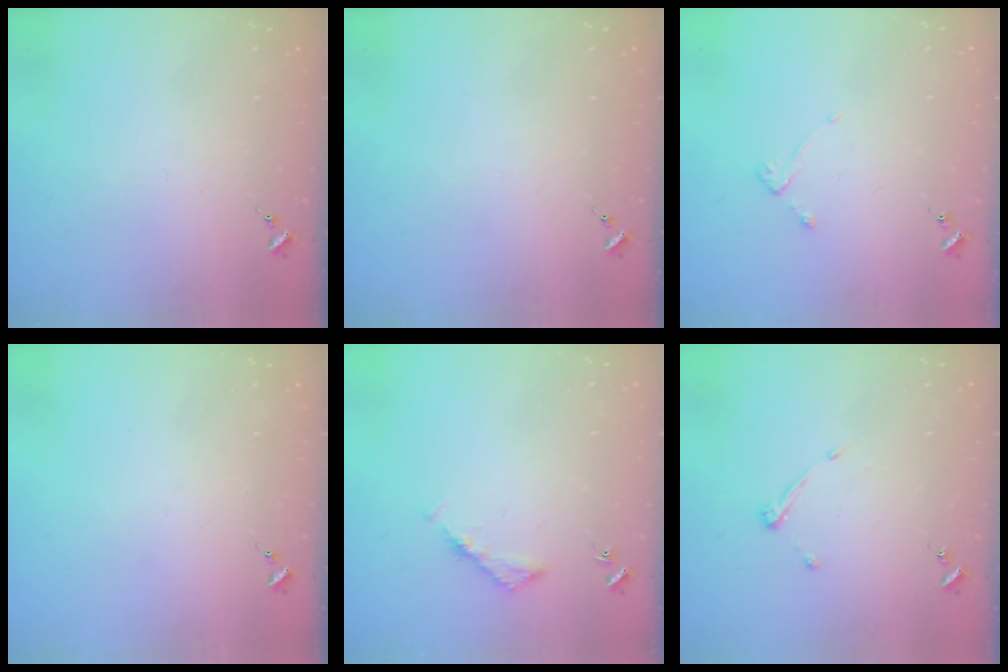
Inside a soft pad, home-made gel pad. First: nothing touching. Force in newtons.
{"total": 0.0}
{"total": 2.7, "press": 2.6, "slide": 0.5}
{"total": 0.0}
{"total": 5.0, "press": 4.9, "slide": 0.8}
{"total": 4.0, "press": 4.0, "slide": 0.6}